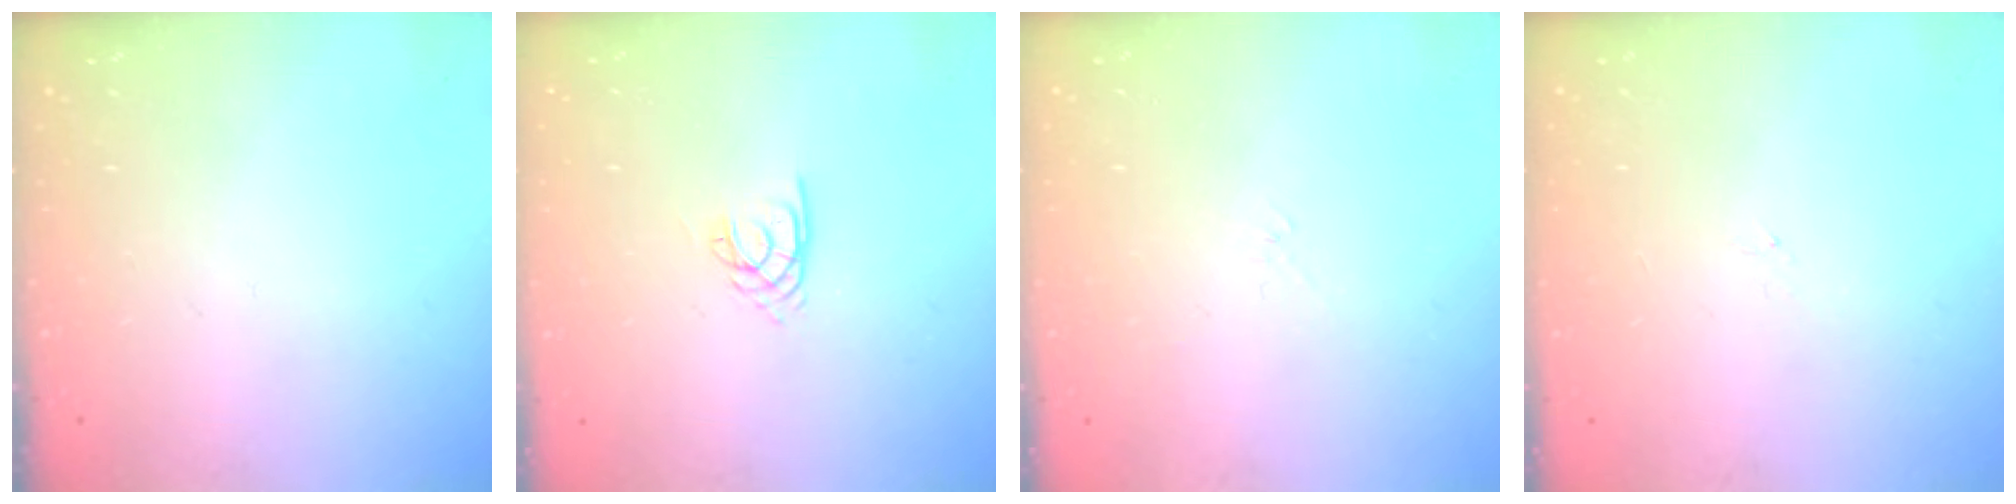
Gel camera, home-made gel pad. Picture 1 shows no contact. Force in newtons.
{"total": 1.9, "press": 1.8, "slide": 0.3}
{"total": 2.6, "press": 2.5, "slide": 0.6}
{"total": 0.0}